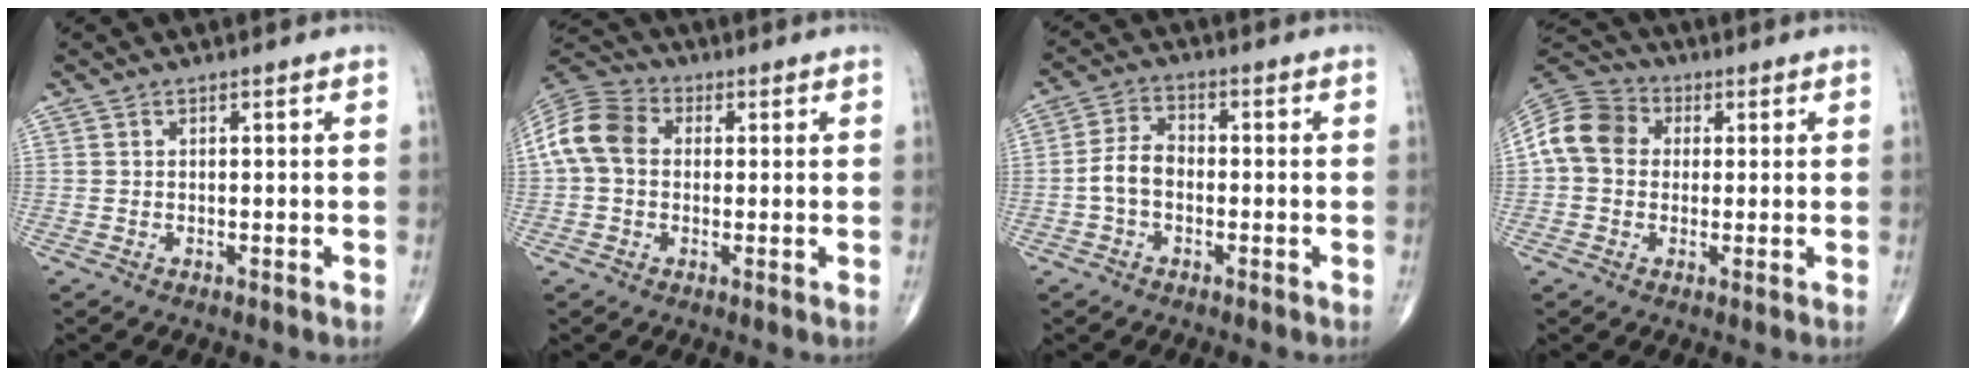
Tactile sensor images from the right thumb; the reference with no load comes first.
{"total": 10.1, "force": [0.8, 7.6, 6.5], "torque": [-0.128, 0.031, 0.005]}
{"total": 5.5, "force": [-1.3, 3.6, 3.9], "torque": [-0.070, 0.023, -0.033]}
{"total": 10.7, "force": [1.2, 8.8, 5.9], "torque": [-0.099, 0.029, 0.008]}